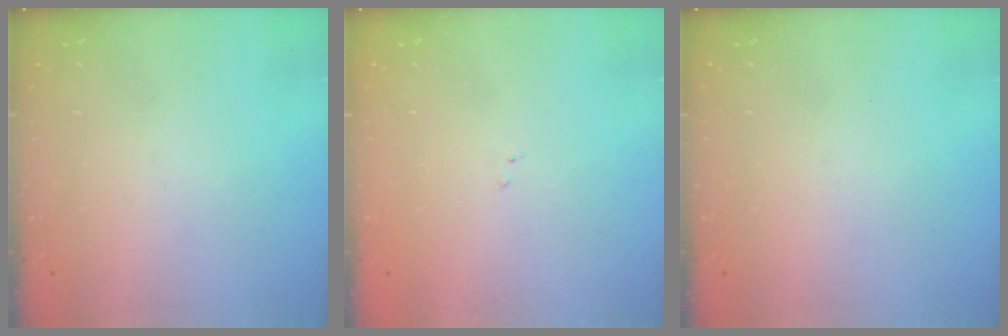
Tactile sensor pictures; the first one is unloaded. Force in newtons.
{"total": 7.0, "press": 7.0, "slide": 0.8}
{"total": 0.0}